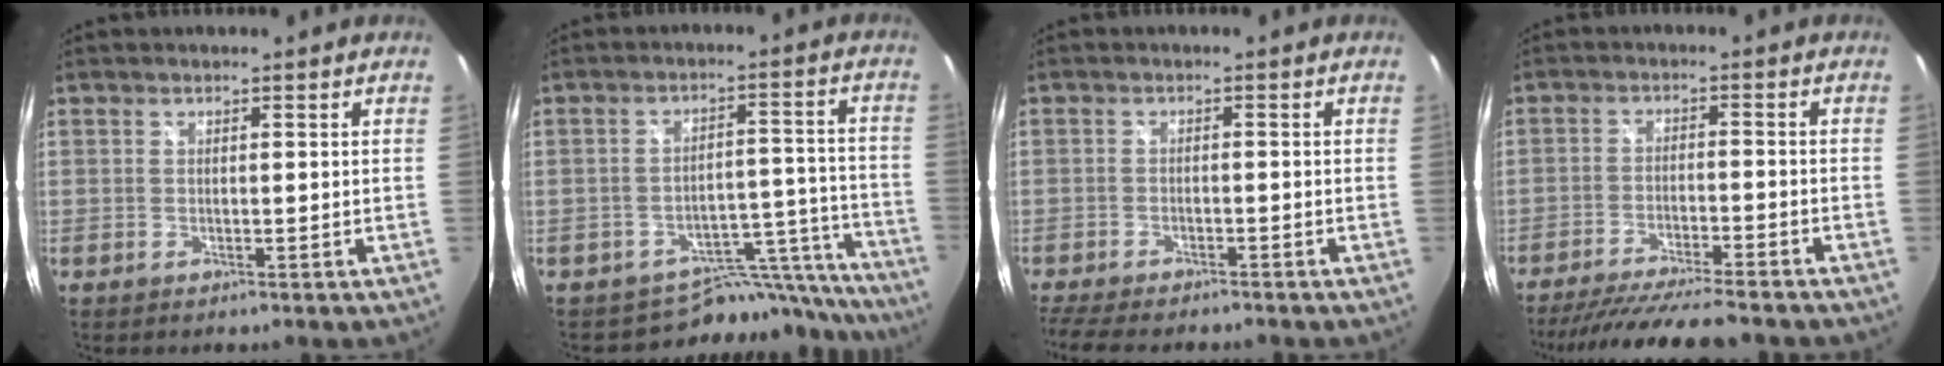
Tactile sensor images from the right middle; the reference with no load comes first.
{"total": 14.3, "force": [-13.5, 4.7, 0.3], "torque": [0.023, 0.061, -0.181]}
{"total": 9.6, "force": [-8.4, 1.9, 4.3], "torque": [-0.106, -0.028, -0.139]}
{"total": 15.0, "force": [-13.3, 1.2, 6.8], "torque": [-0.138, -0.018, -0.210]}